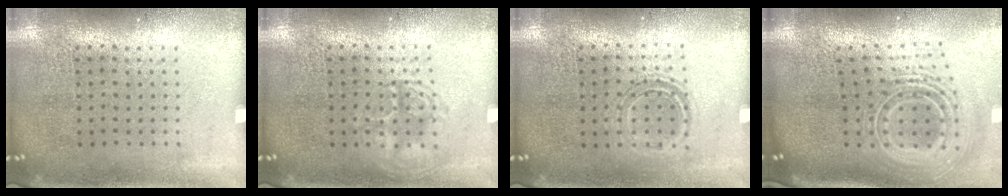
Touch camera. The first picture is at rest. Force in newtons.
{"total": 2.2, "press": 2.1, "slide": 0.4}
{"total": 1.1, "press": 0.9, "slide": 0.6}
{"total": 2.8, "press": 1.9, "slide": 2.0}